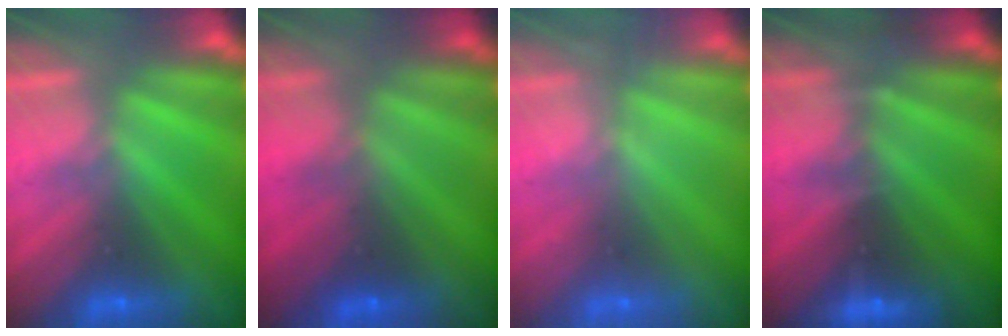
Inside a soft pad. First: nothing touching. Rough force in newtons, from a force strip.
{"total": 2.9}
{"total": 2.5}
{"total": 9.4}